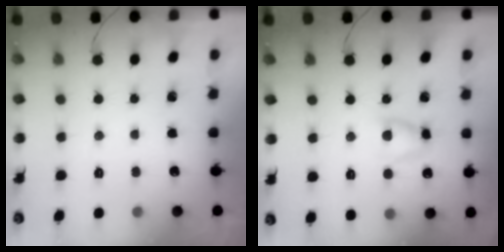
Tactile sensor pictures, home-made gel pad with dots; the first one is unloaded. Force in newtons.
{"total": 5.3, "press": 5.3, "slide": 0.8}